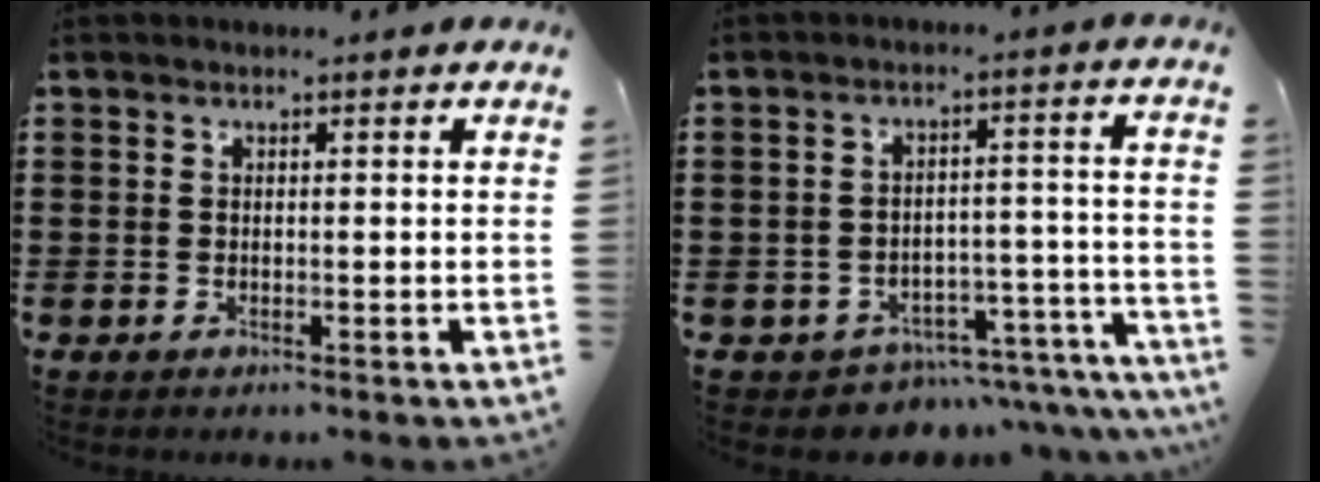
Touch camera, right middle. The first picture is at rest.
{"total": 4.3, "force": [-4.1, 1.2, 0.5], "torque": [-0.017, 0.012, -0.087]}